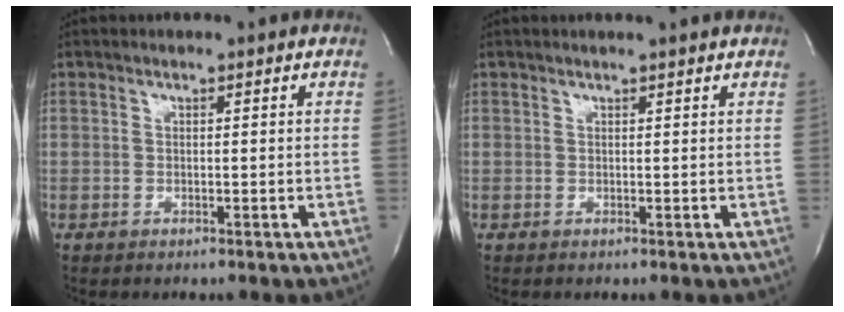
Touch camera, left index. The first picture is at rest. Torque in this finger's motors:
{"motor_torque": [0.20, -0.52, -0.05, 0.01]}